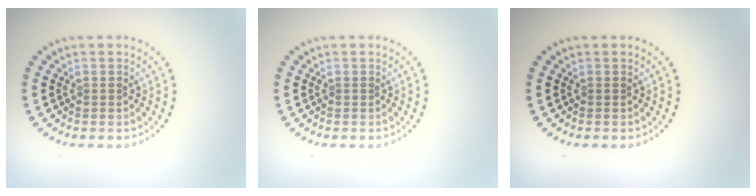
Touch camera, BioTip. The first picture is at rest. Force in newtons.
{"total": 0.0}
{"total": 0.0}